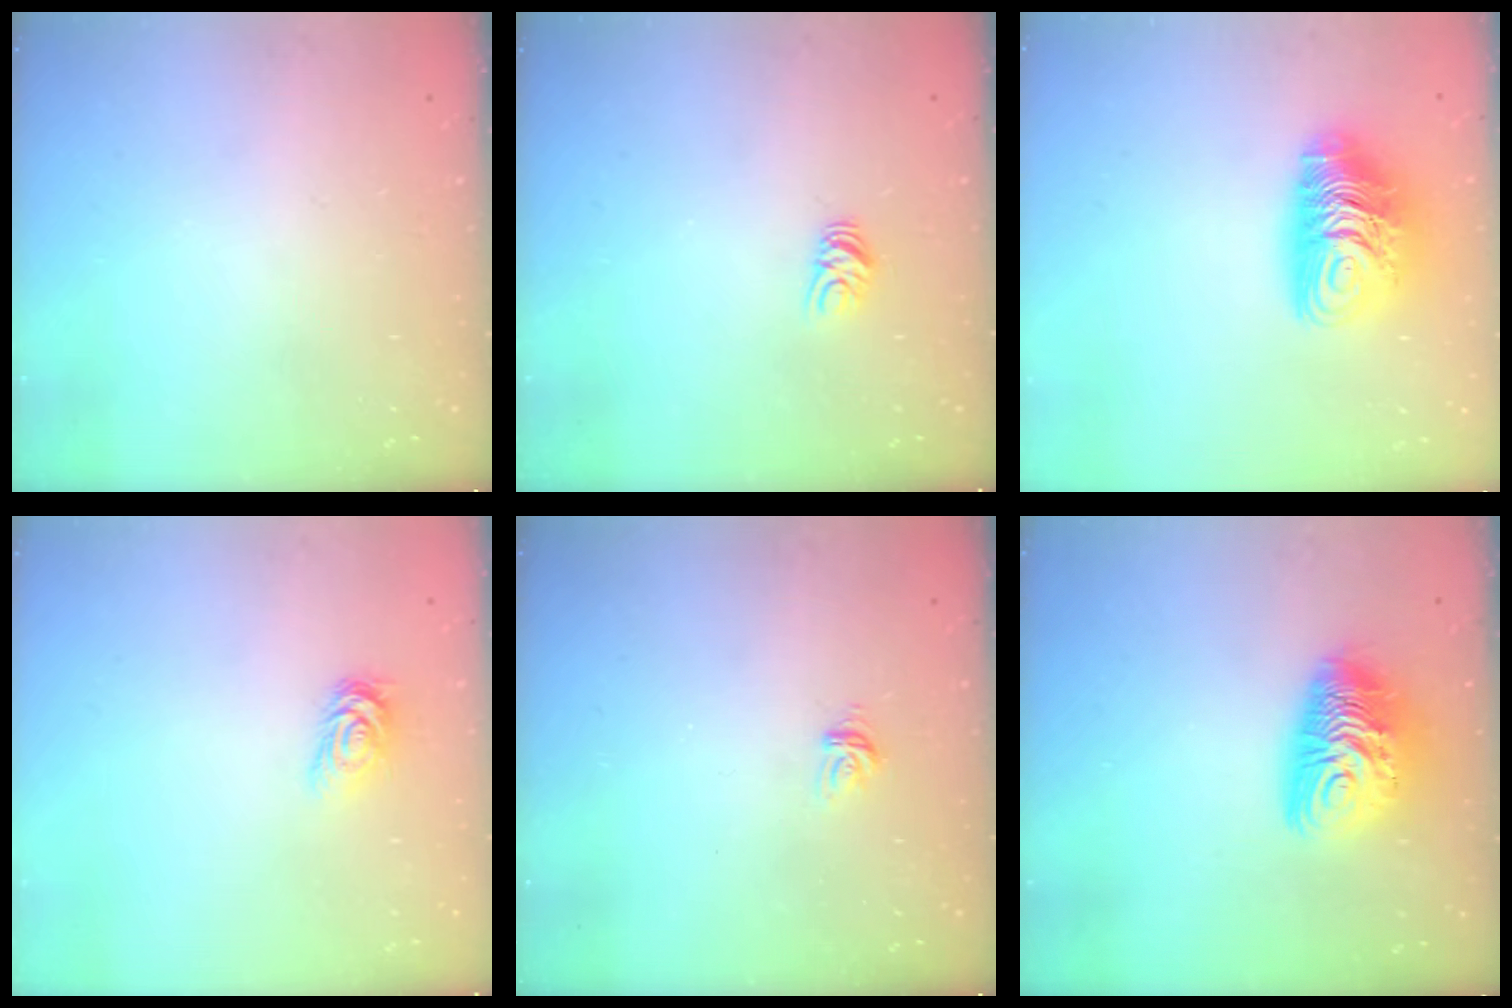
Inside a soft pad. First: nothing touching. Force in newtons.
{"total": 5.8, "press": 5.8, "slide": 0.5}
{"total": 11.8, "press": 11.7, "slide": 1.1}
{"total": 4.1, "press": 4.0, "slide": 0.6}
{"total": 3.4, "press": 3.4, "slide": 0.2}
{"total": 12.5, "press": 12.5, "slide": 0.9}